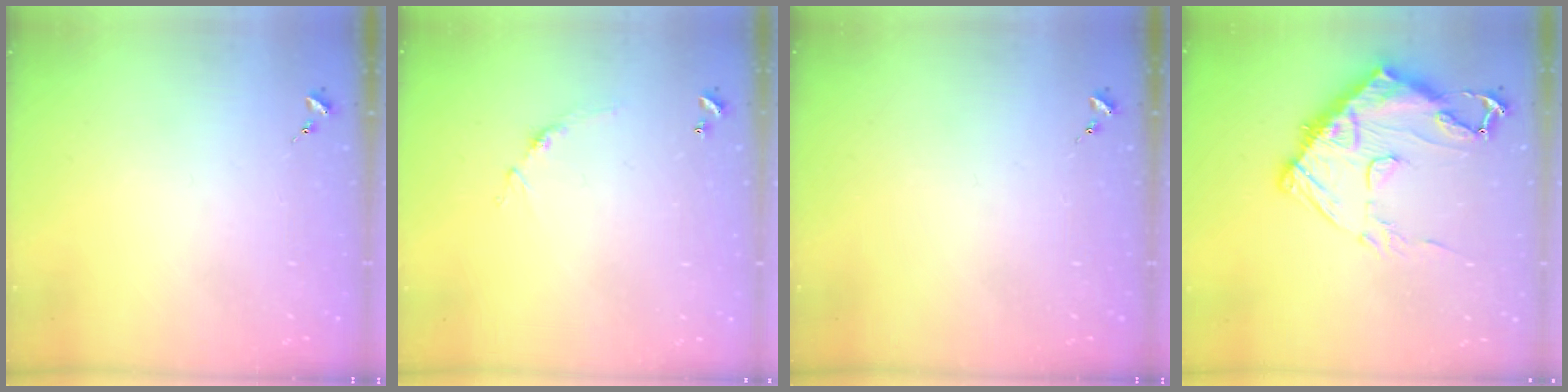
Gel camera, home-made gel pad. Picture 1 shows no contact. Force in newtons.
{"total": 5.1, "press": 5.1, "slide": 0.4}
{"total": 0.0}
{"total": 15.5, "press": 15.5, "slide": 1.4}